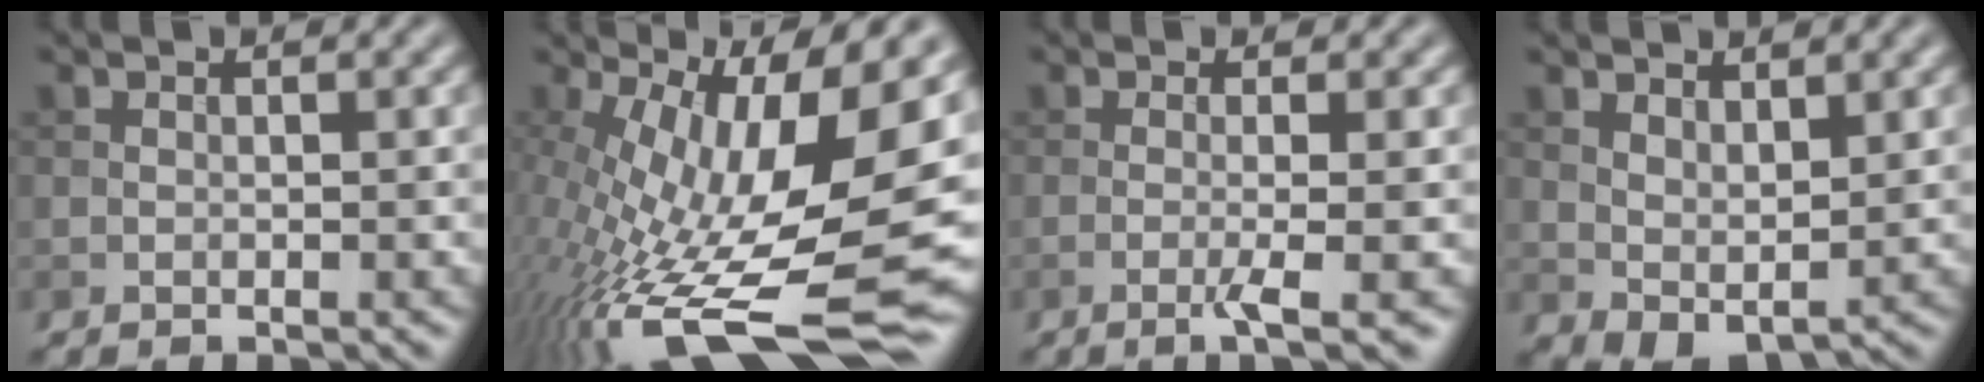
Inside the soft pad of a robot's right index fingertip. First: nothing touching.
{"total": 18.6, "force": [-2.7, 6.7, 17.2], "torque": [-0.288, -0.023, -0.039]}
{"total": 3.0, "force": [-0.7, 0.5, 2.8], "torque": [-0.044, -0.005, -0.019]}
{"total": 3.1, "force": [1.1, 1.7, 2.4], "torque": [-0.044, -0.006, 0.027]}